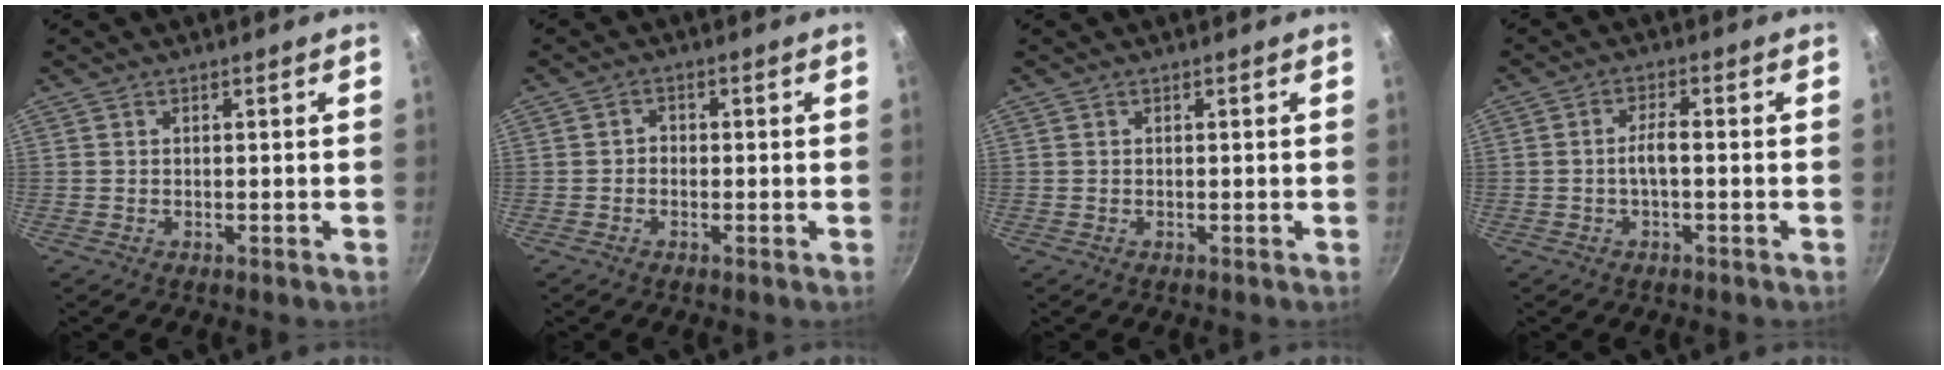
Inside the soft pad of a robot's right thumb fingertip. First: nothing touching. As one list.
[{"total": 1.5, "force": [-0.5, 1.3, 0.7], "torque": [-0.006, 0.009, -0.012]}, {"total": 0.0}, {"total": 3.2, "force": [-0.8, 0.9, 3.0], "torque": [-0.064, 0.017, -0.017]}]